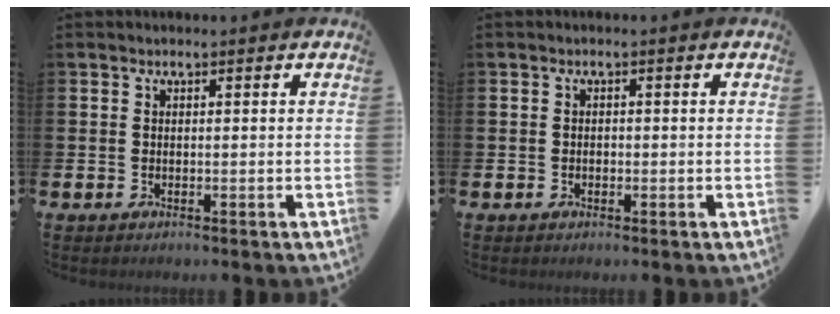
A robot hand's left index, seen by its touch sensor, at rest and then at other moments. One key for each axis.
{"total": 0.7, "fx": -0.4, "fy": 0.6, "fz": 0.2, "tx": -0.012, "ty": 0.007, "tz": -0.007}